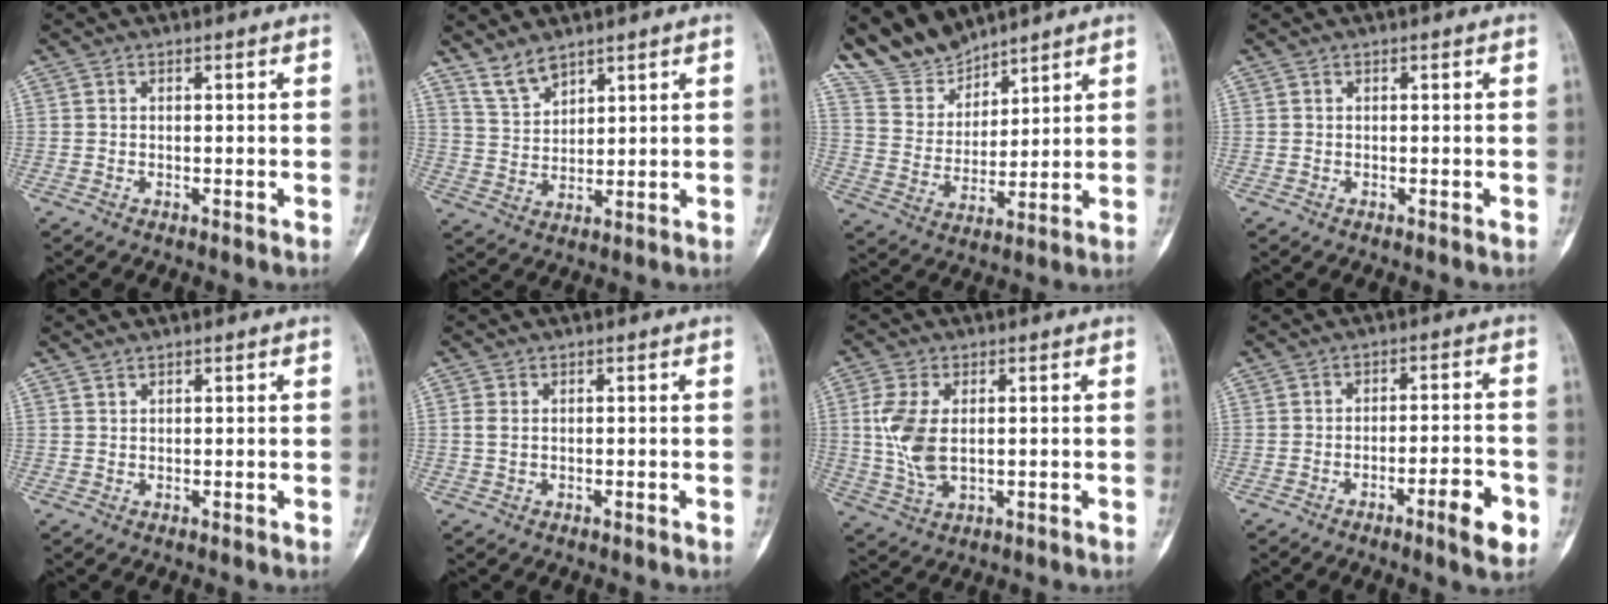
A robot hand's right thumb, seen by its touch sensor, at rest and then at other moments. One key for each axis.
{"total": 5.2, "fx": 4.4, "fy": 2.0, "fz": 1.9, "tx": -0.029, "ty": -0.028, "tz": 0.097}
{"total": 9.4, "fx": 8.7, "fy": 3.3, "fz": 0.7, "tx": -0.001, "ty": -0.051, "tz": 0.187}
{"total": 0.0}
{"total": 0.7, "fx": 0.7, "fy": 0.2, "fz": 0.1, "tx": -0.002, "ty": -0.006, "tz": 0.013}
{"total": 1.5, "fx": 0.2, "fy": 1.0, "fz": 1.1, "tx": -0.027, "ty": 0.000, "tz": 0.003}
{"total": 8.7, "fx": 0.9, "fy": 4.8, "fz": 7.1, "tx": -0.159, "ty": -0.006, "tz": 0.023}
{"total": 7.1, "fx": -3.4, "fy": 1.4, "fz": 6.1, "tx": -0.085, "ty": 0.021, "tz": -0.046}